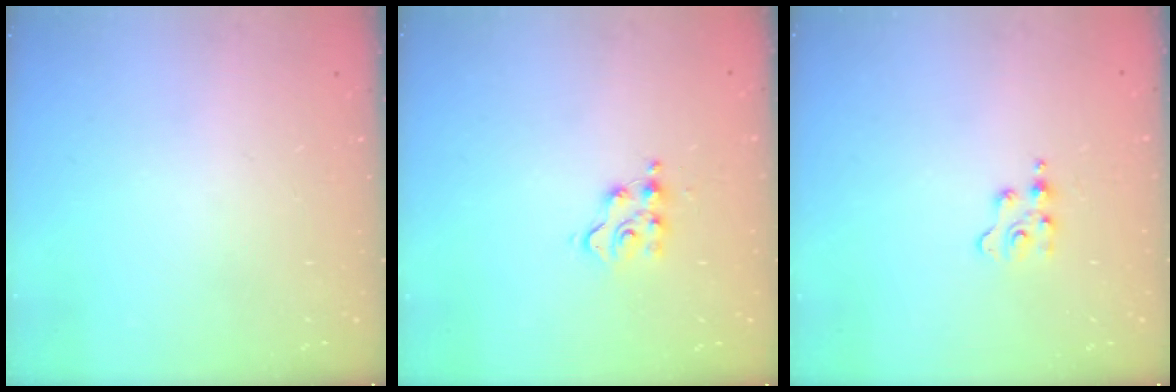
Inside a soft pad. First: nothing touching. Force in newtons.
{"total": 5.4, "press": 5.4, "slide": 0.6}
{"total": 2.5, "press": 2.4, "slide": 0.4}